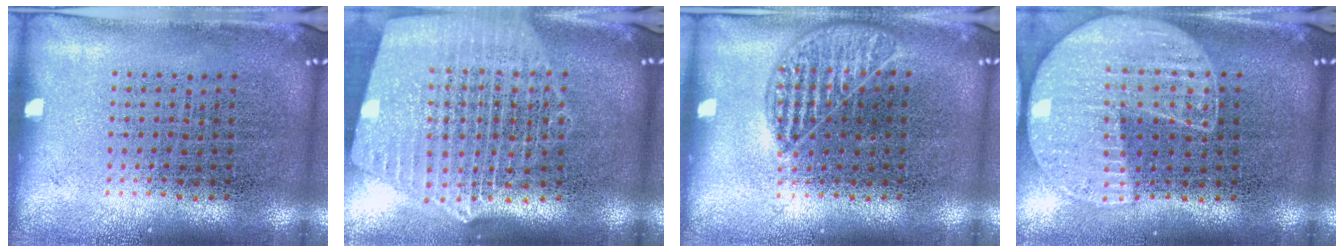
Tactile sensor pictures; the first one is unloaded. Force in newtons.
{"total": 2.8, "press": 2.3, "slide": 1.5}
{"total": 1.1, "press": 1.0, "slide": 0.4}
{"total": 1.5, "press": 1.5, "slide": 0.3}